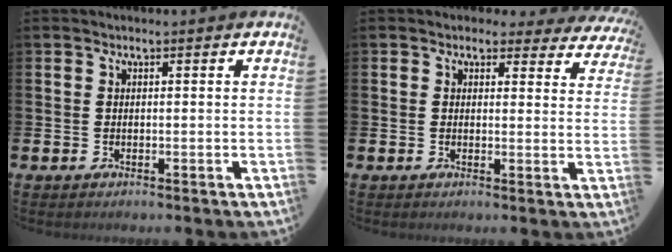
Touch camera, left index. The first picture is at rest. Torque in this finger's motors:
{"motor_torque": [1.02, -1.12, 0.04, -0.01]}